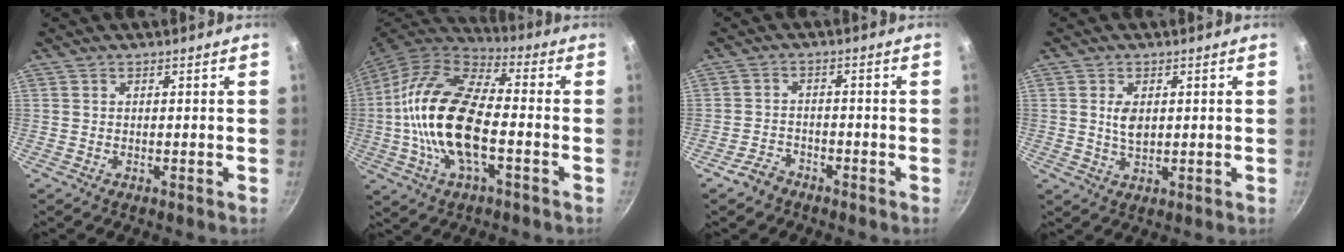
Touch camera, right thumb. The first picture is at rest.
{"total": 20.4, "force": [-3.0, 9.4, 17.9], "torque": [-0.365, 0.026, -0.058]}
{"total": 3.4, "force": [-2.6, 2.0, 0.9], "torque": [-0.016, 0.018, -0.048]}
{"total": 4.0, "force": [0.7, 2.3, 3.2], "torque": [-0.054, -0.008, 0.018]}